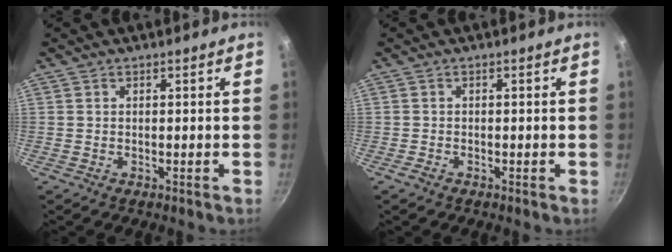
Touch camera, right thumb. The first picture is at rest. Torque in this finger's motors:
{"motor_torque": [0.25, -0.28, -0.16, -0.01, 0.06]}